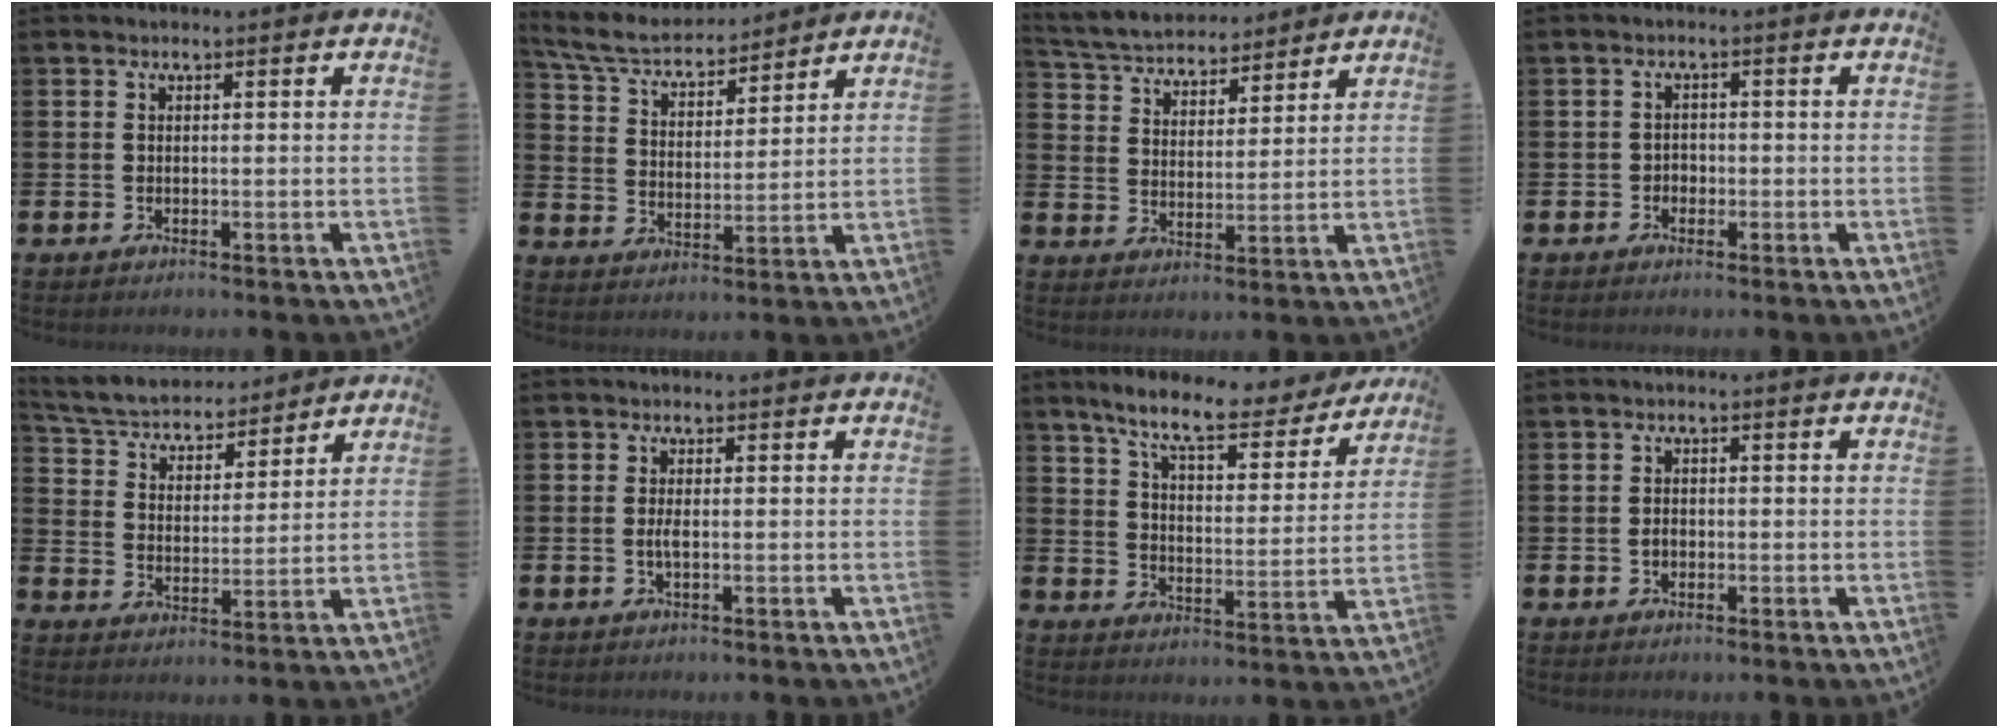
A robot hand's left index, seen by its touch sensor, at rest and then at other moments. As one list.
[{"total": 6.7, "force": [6.3, 1.6, 1.7], "torque": [-0.065, -0.037, 0.111]}, {"total": 4.9, "force": [4.8, 1.2, 0.0], "torque": [-0.028, -0.032, 0.082]}, {"total": 1.5, "force": [-0.8, 1.3, 0.3], "torque": [-0.010, 0.004, -0.018]}, {"total": 5.2, "force": [5.0, 1.3, 0.5], "torque": [-0.042, -0.040, 0.083]}, {"total": 1.4, "force": [-0.2, 0.4, 1.3], "torque": [-0.032, 0.003, -0.003]}, {"total": 8.9, "force": [7.8, 1.8, 3.9], "torque": [-0.092, -0.045, 0.132]}, {"total": 1.3, "force": [-0.3, 1.0, 0.8], "torque": [-0.017, 0.006, -0.008]}]